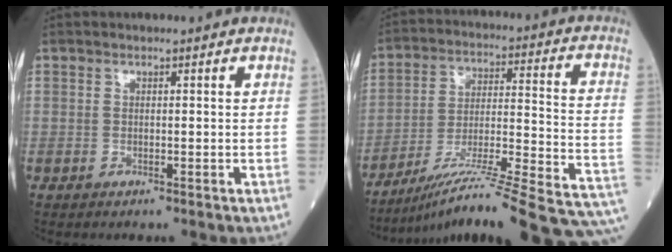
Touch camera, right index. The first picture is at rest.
{"total": 25.5, "force": [-20.8, 0.3, 14.7], "torque": [-0.142, -0.001, -0.308]}